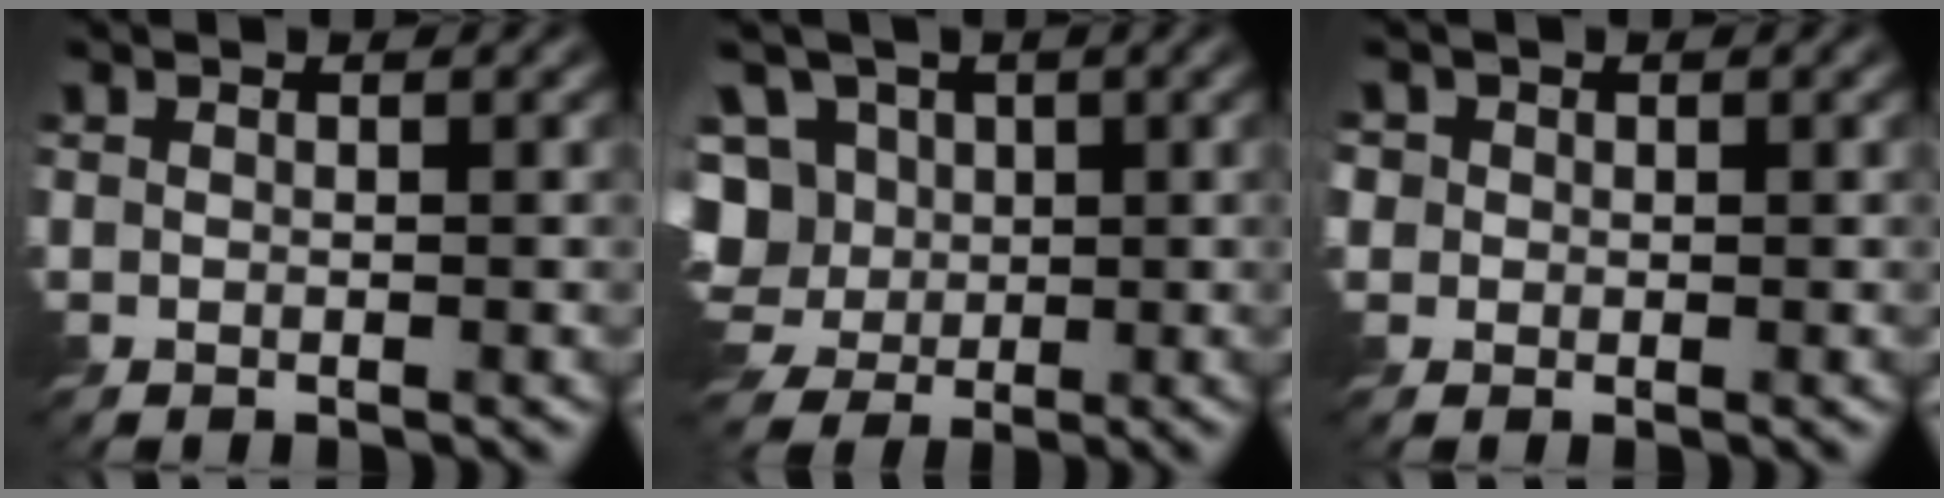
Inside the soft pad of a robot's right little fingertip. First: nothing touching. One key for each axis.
{"total": 9.7, "fx": -0.1, "fy": 8.4, "fz": 4.8, "tx": -0.116, "ty": 0.033, "tz": -0.042}
{"total": 1.5, "fx": 0.3, "fy": 1.5, "fz": 0.3, "tx": -0.009, "ty": -0.008, "tz": 0.010}